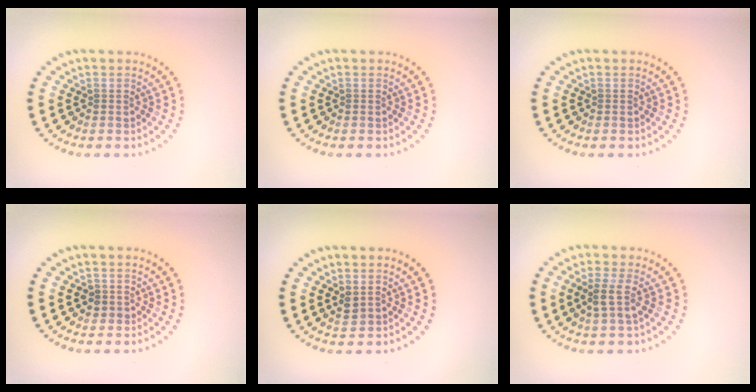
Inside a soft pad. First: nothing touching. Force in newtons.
{"total": 0.0}
{"total": 0.0}
{"total": 1.1, "press": 1.0, "slide": 0.5}
{"total": 1.1, "press": 1.0, "slide": 0.3}
{"total": 2.2, "press": 1.7, "slide": 1.4}